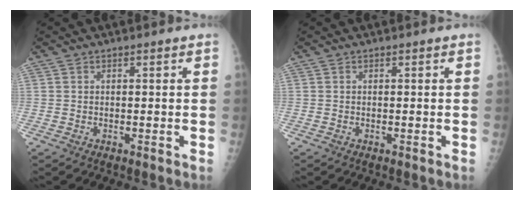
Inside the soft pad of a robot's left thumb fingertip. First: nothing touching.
{"total": 0.0}